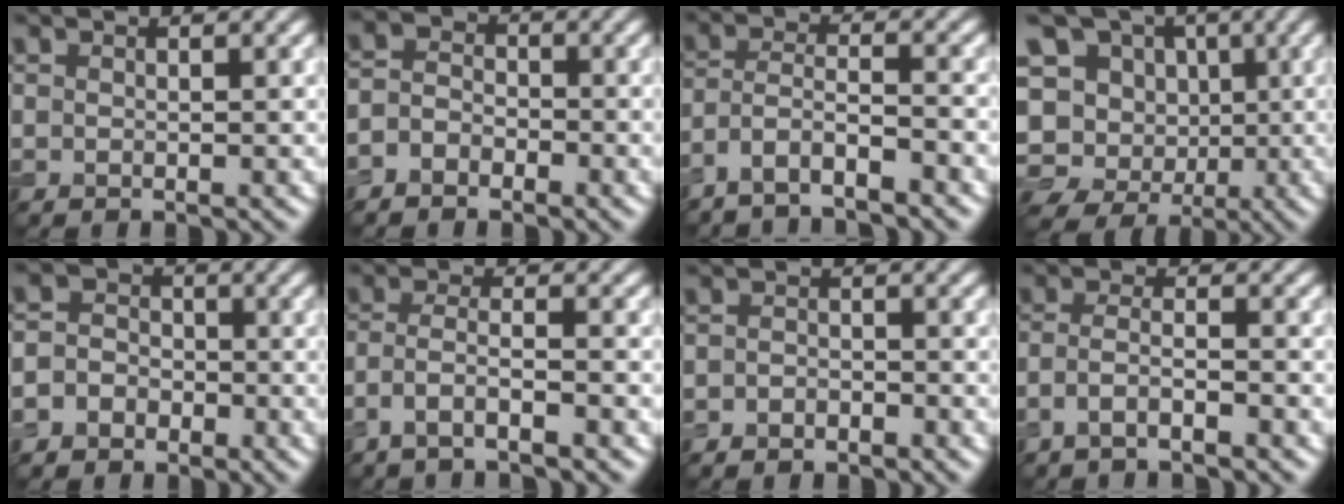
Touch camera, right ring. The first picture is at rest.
{"total": 2.7, "force": [-1.8, 1.7, 1.1], "torque": [-0.020, 0.004, -0.045]}
{"total": 4.3, "force": [-3.5, 0.9, 2.4], "torque": [-0.045, 0.002, -0.073]}
{"total": 11.8, "force": [-1.8, 10.4, 5.3], "torque": [-0.118, 0.007, -0.034]}
{"total": 5.1, "force": [-2.3, 4.4, 1.0], "torque": [0.006, -0.001, -0.059]}
{"total": 3.5, "force": [-2.4, 0.6, 2.5], "torque": [-0.050, 0.006, -0.055]}
{"total": 1.4, "force": [-1.0, 0.8, 0.7], "torque": [-0.013, 0.001, -0.020]}
{"total": 2.6, "force": [-1.8, 0.6, 1.8], "torque": [-0.035, 0.006, -0.044]}